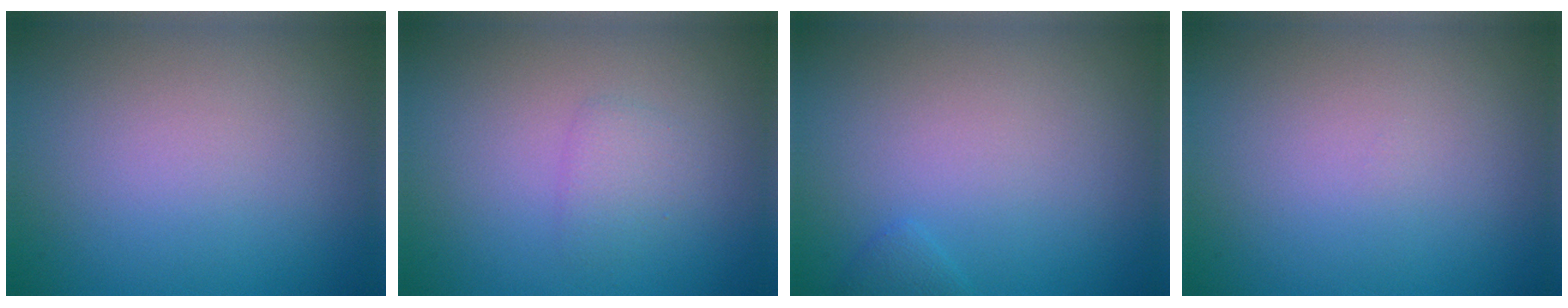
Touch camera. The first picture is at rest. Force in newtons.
{"total": 1.3, "press": 1.3, "slide": 0.0}
{"total": 0.7, "press": 0.7, "slide": 0.1}
{"total": 0.0}